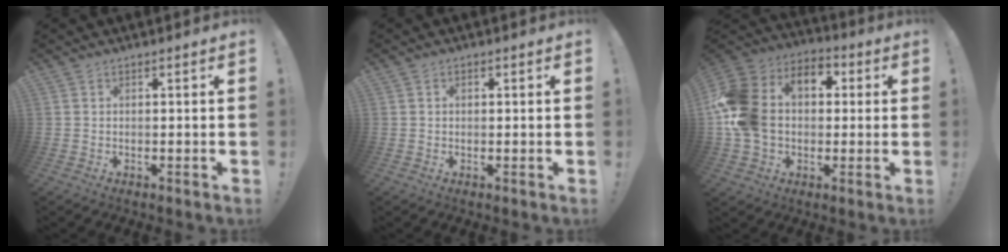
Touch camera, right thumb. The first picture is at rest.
{"total": 0.8, "force": [0.1, 0.7, 0.4], "torque": [-0.007, 0.003, 0.001]}
{"total": 18.2, "force": [1.5, 14.1, 11.4], "torque": [-0.227, 0.005, 0.034]}